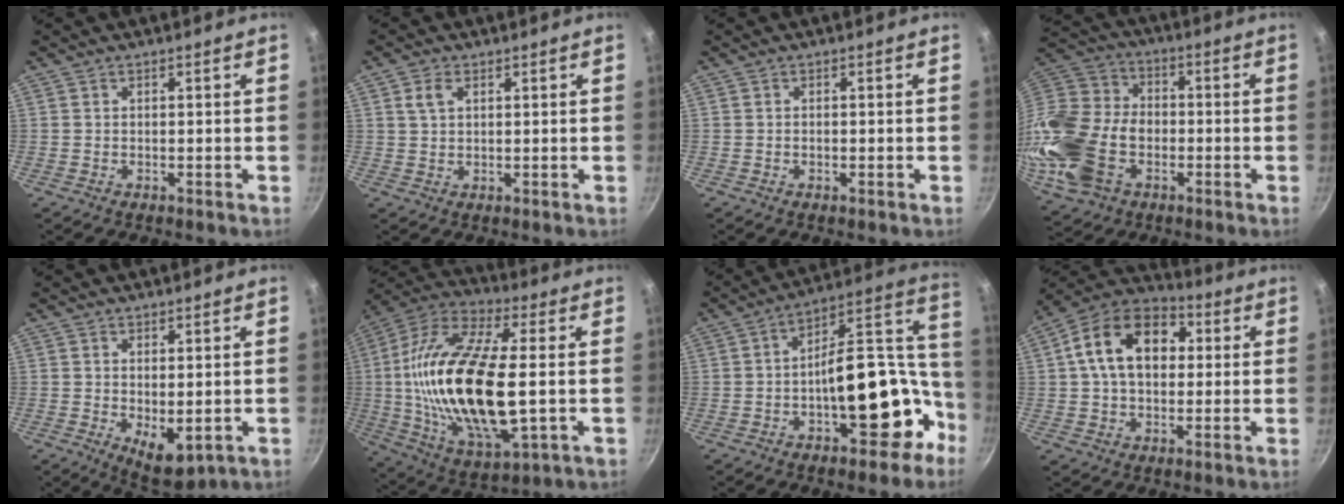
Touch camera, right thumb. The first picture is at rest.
{"total": 3.3, "force": [1.3, 2.1, 2.1], "torque": [-0.033, 0.000, 0.025]}
{"total": 0.8, "force": [-0.2, 0.4, 0.6], "torque": [-0.011, 0.002, -0.005]}
{"total": 21.9, "force": [-5.7, 15.5, 14.3], "torque": [-0.305, 0.030, -0.111]}
{"total": 6.7, "force": [-0.6, 3.3, 5.8], "torque": [-0.072, -0.017, 0.004]}
{"total": 27.2, "force": [-0.3, 11.1, 24.8], "torque": [-0.496, 0.008, -0.013]}
{"total": 22.8, "force": [-6.8, 12.2, 18.0], "torque": [-0.178, 0.093, -0.091]}
{"total": 16.5, "force": [3.0, 11.3, 11.6], "torque": [-0.164, 0.027, 0.030]}